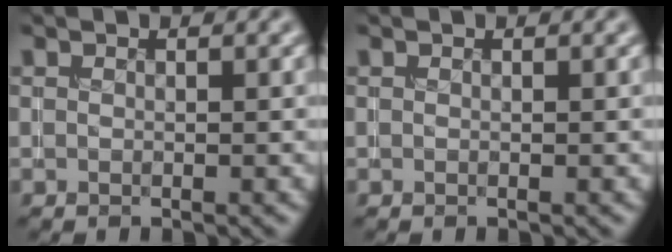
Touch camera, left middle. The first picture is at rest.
{"total": 0.0}